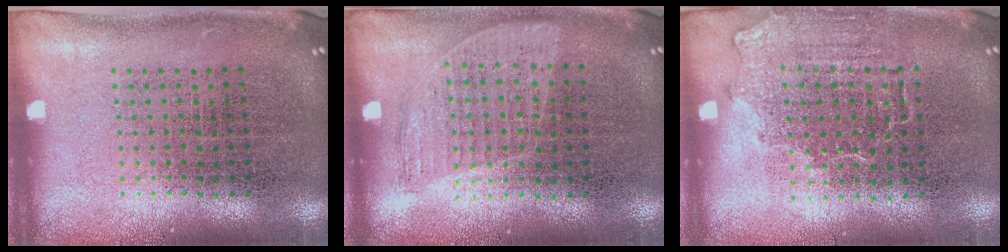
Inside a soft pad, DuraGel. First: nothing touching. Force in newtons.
{"total": 0.9, "press": 0.8, "slide": 0.4}
{"total": 1.4, "press": 1.2, "slide": 0.7}